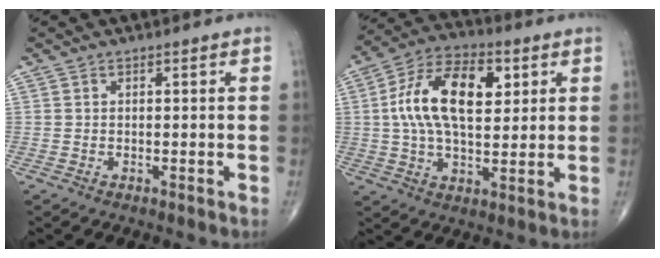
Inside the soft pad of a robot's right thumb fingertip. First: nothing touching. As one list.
[{"total": 16.8, "force": [3.6, 9.0, 13.7], "torque": [-0.231, 0.011, 0.057]}]